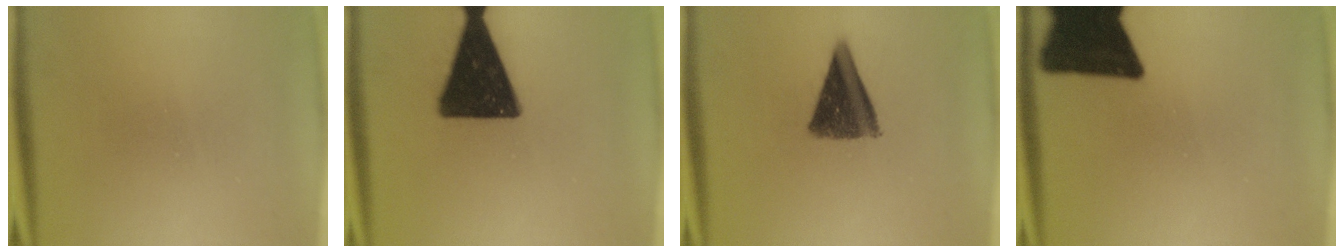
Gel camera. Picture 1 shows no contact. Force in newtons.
{"total": 19.3}
{"total": 10.6}
{"total": 18.9}